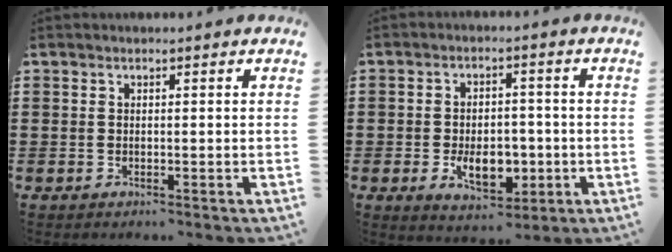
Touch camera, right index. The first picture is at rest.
{"total": 7.0, "force": [-2.0, 4.3, 5.1], "torque": [-0.071, -0.004, -0.038]}